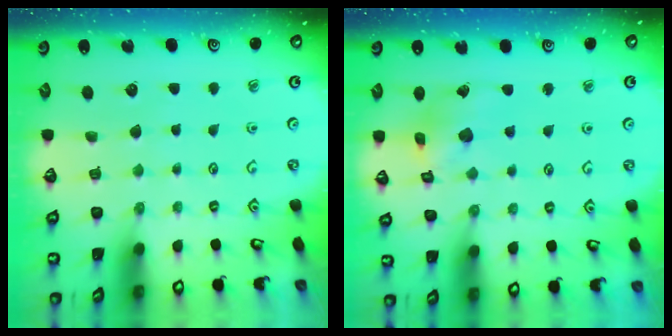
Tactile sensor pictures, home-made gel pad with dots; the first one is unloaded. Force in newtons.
{"total": 9.4, "press": 9.4, "slide": 1.1}